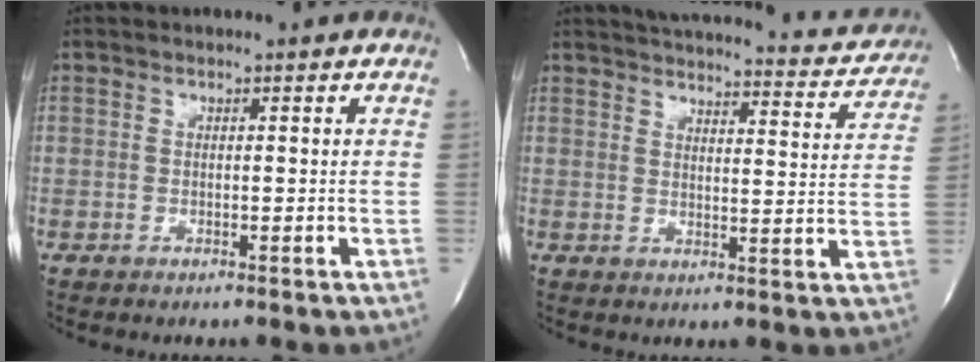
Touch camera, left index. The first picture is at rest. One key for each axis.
{"total": 22.2, "fx": 20.8, "fy": 4.1, "fz": 6.5, "tx": -0.093, "ty": -0.039, "tz": 0.245}